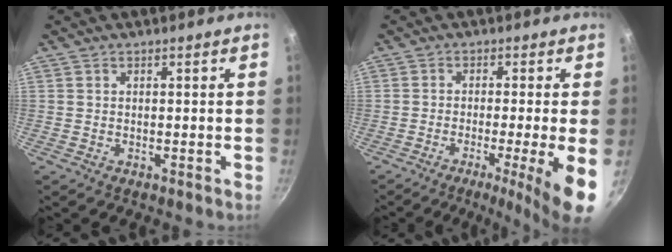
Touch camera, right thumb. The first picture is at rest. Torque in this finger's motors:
{"motor_torque": [0.13, 1.00, 0.20, -0.07, 0.15]}